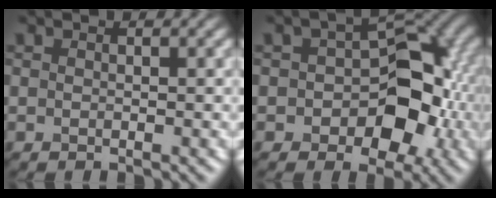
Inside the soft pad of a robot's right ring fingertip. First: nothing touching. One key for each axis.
{"total": 8.1, "fx": -1.5, "fy": 5.2, "fz": 6.1, "tx": -0.070, "ty": 0.006, "tz": -0.025}